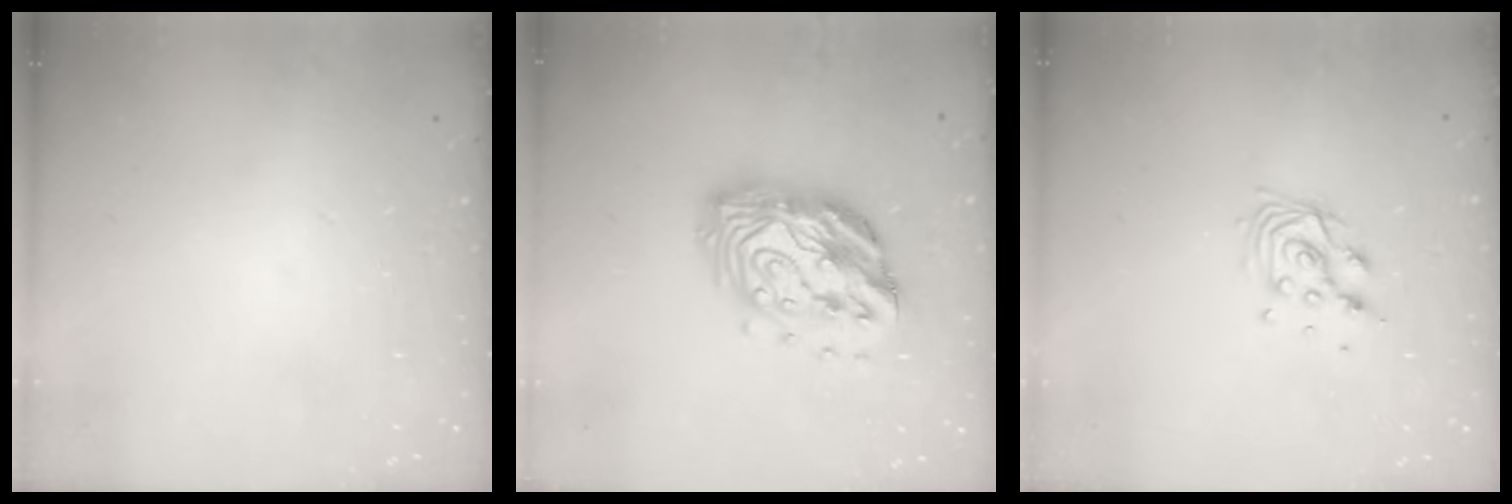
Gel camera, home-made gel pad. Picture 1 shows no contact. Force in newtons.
{"total": 16.6, "press": 16.5, "slide": 1.5}
{"total": 8.9, "press": 8.9, "slide": 1.0}